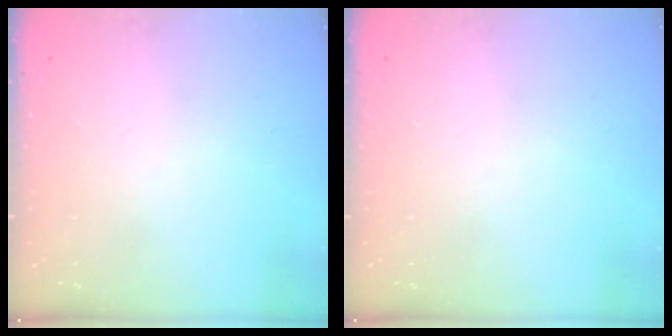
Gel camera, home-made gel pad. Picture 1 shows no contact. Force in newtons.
{"total": 0.0}